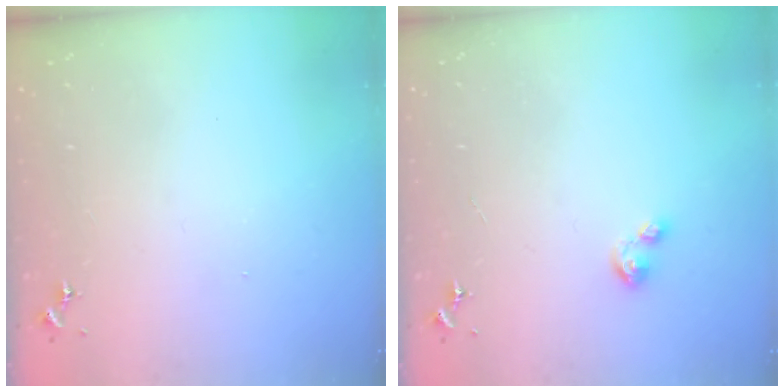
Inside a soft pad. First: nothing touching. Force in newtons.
{"total": 3.9, "press": 3.9, "slide": 0.2}